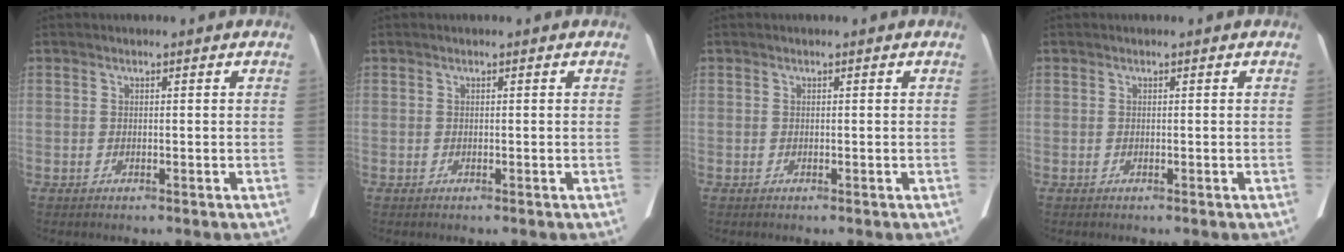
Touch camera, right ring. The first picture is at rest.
{"total": 0.0}
{"total": 0.0}
{"total": 0.0}